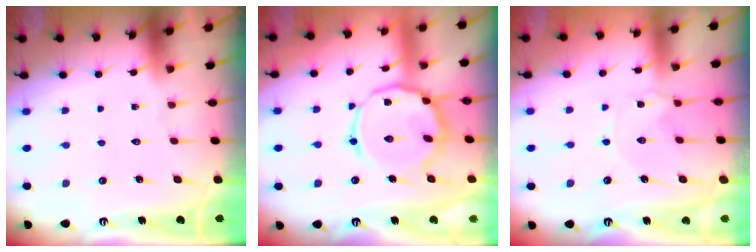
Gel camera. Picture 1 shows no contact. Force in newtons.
{"total": 13.9, "press": 13.8, "slide": 1.1}
{"total": 2.8, "press": 2.8, "slide": 0.4}